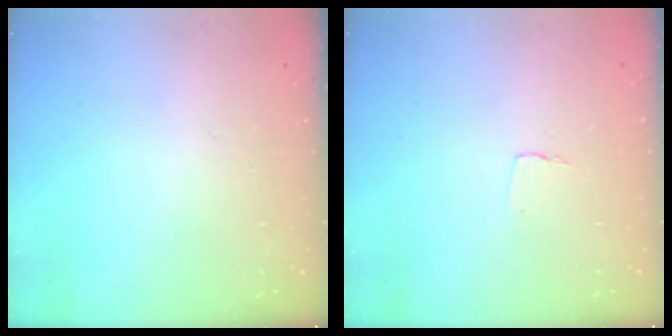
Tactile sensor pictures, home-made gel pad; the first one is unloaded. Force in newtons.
{"total": 3.1, "press": 3.1, "slide": 0.3}